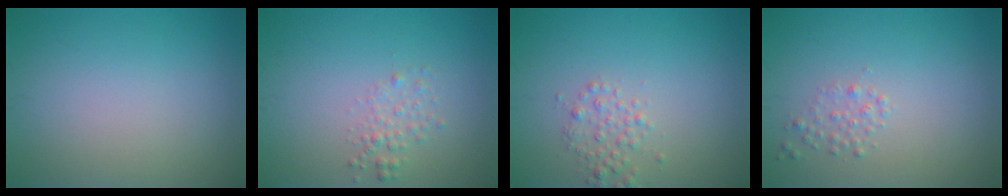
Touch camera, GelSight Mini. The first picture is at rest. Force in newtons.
{"total": 1.4, "press": 1.4, "slide": 0.1}
{"total": 1.7, "press": 1.7, "slide": 0.0}
{"total": 1.1, "press": 1.1, "slide": 0.0}